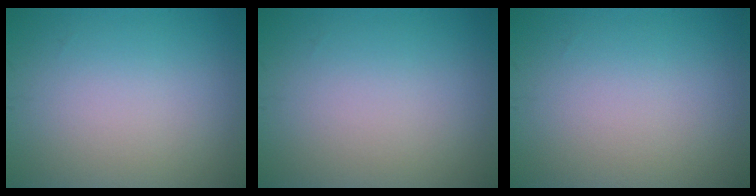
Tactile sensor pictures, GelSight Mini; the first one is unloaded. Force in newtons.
{"total": 0.0}
{"total": 0.0}